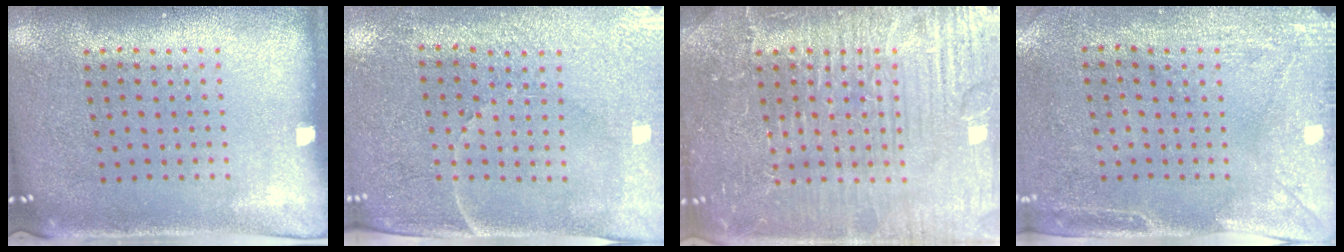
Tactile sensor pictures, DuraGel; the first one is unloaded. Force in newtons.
{"total": 3.5, "press": 3.3, "slide": 1.1}
{"total": 7.7, "press": 7.7, "slide": 1.0}
{"total": 3.0, "press": 2.3, "slide": 1.8}